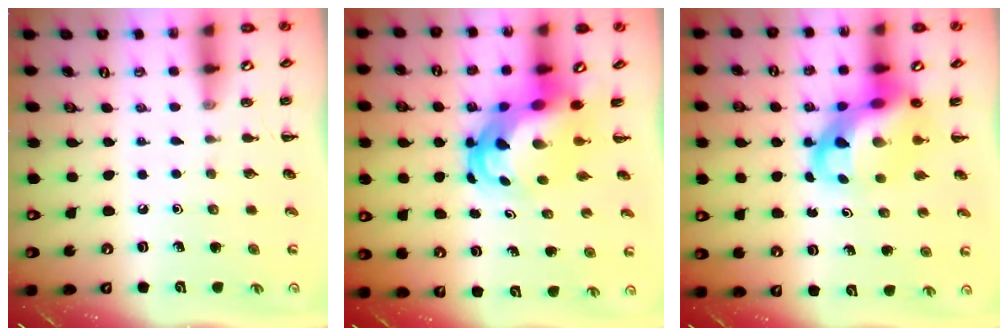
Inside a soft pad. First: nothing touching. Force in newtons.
{"total": 7.4, "press": 7.1, "slide": 2.2}
{"total": 10.4, "press": 10.1, "slide": 2.6}